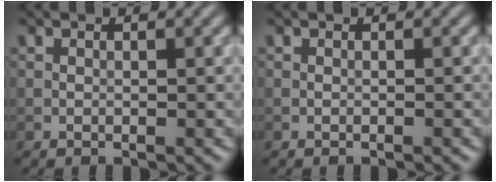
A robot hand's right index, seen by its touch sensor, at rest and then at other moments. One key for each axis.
{"total": 0.0}